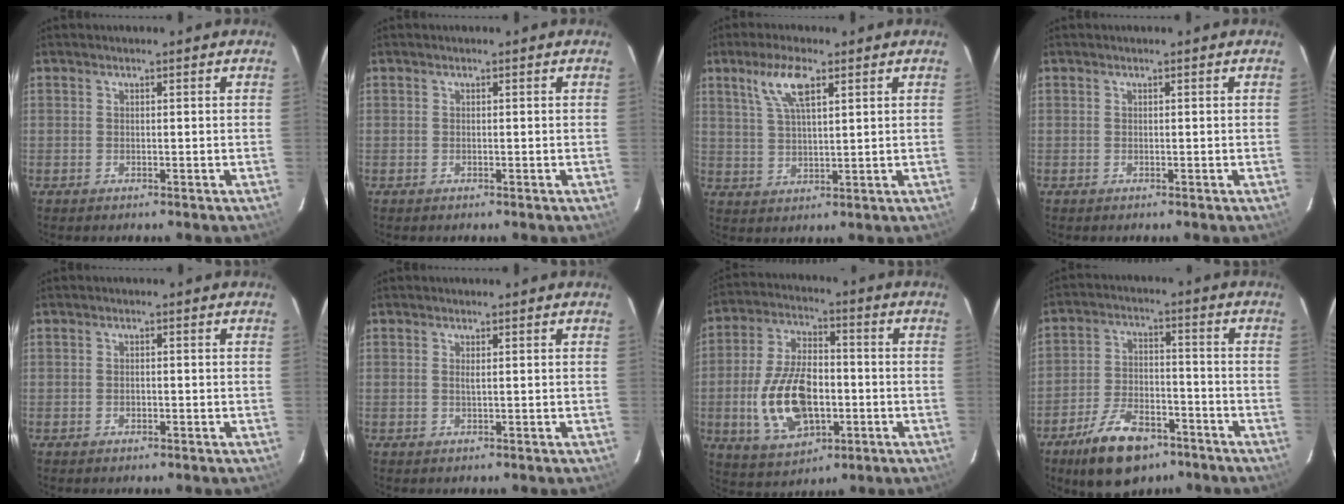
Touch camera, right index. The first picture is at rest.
{"total": 0.0}
{"total": 7.2, "force": [3.8, 2.1, 5.7], "torque": [-0.114, 0.008, 0.078]}
{"total": 0.0}
{"total": 0.9, "force": [-0.5, 0.6, 0.5], "torque": [-0.009, 0.001, -0.007]}
{"total": 0.7, "force": [0.1, -0.1, 0.7], "torque": [-0.014, 0.000, 0.001]}
{"total": 16.1, "force": [-3.6, 9.0, 12.9], "torque": [-0.264, 0.005, -0.049]}
{"total": 13.6, "force": [-9.0, 6.5, 7.8], "torque": [-0.162, 0.000, -0.148]}